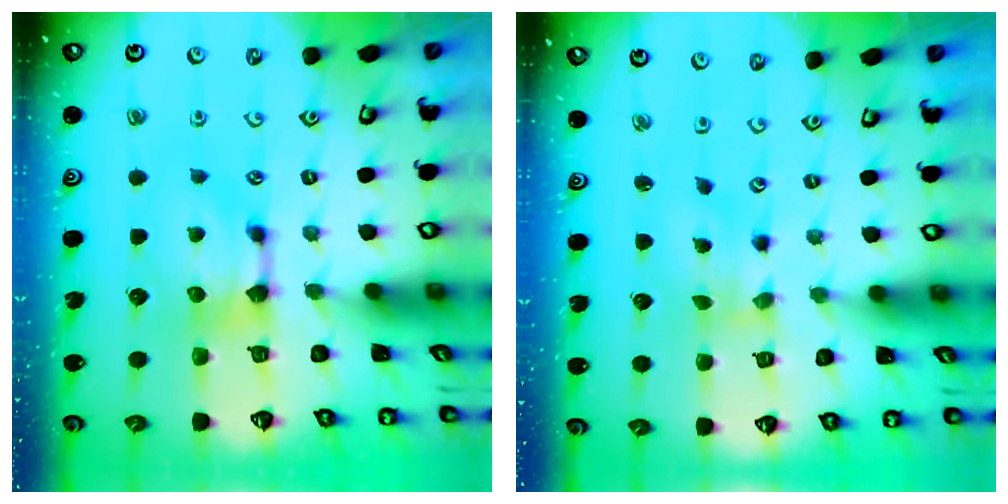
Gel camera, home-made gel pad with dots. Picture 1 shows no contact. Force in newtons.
{"total": 2.6, "press": 2.5, "slide": 0.9}